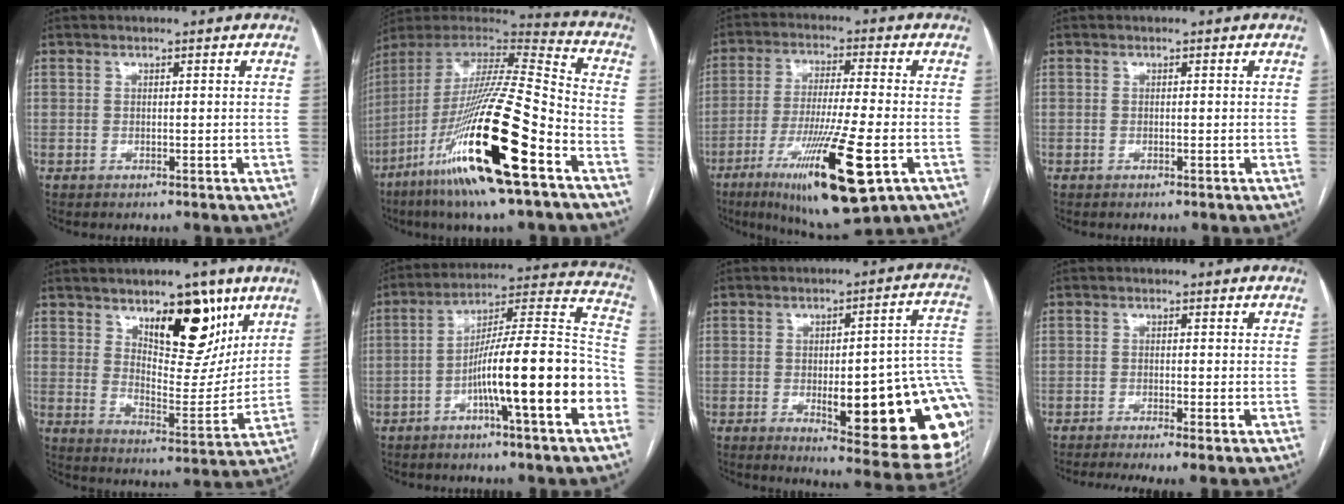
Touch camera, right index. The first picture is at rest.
{"total": 26.5, "force": [-11.9, 2.1, 23.6], "torque": [-0.453, -0.058, -0.218]}
{"total": 17.1, "force": [-7.2, 1.4, 15.4], "torque": [-0.275, -0.041, -0.118]}
{"total": 0.0}
{"total": 13.4, "force": [7.6, 5.4, 9.6], "torque": [-0.129, -0.008, 0.126]}
{"total": 18.5, "force": [-6.4, 0.7, 17.3], "torque": [-0.241, 0.023, -0.103]}
{"total": 24.3, "force": [-5.8, 5.7, 23.0], "torque": [-0.180, 0.019, -0.054]}
{"total": 5.8, "force": [-4.3, 0.0, 3.9], "torque": [-0.059, -0.008, -0.069]}